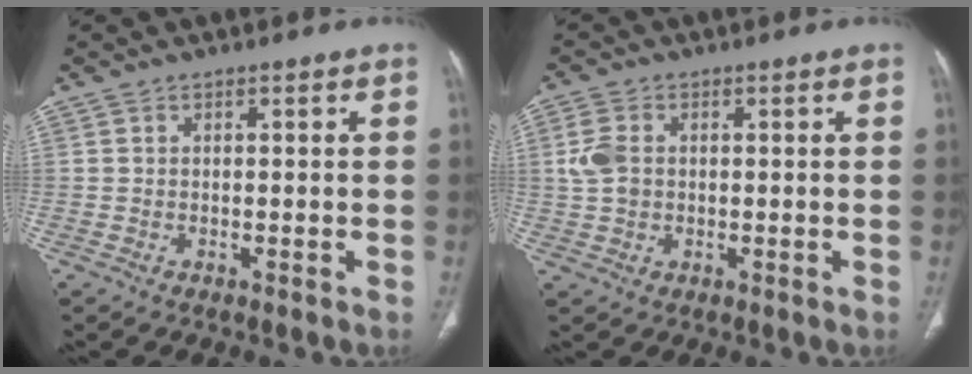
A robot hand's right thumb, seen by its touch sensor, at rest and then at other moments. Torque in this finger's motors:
{"motor_torque": [0.45, -0.25, 0.17, 0.61, 0.06]}